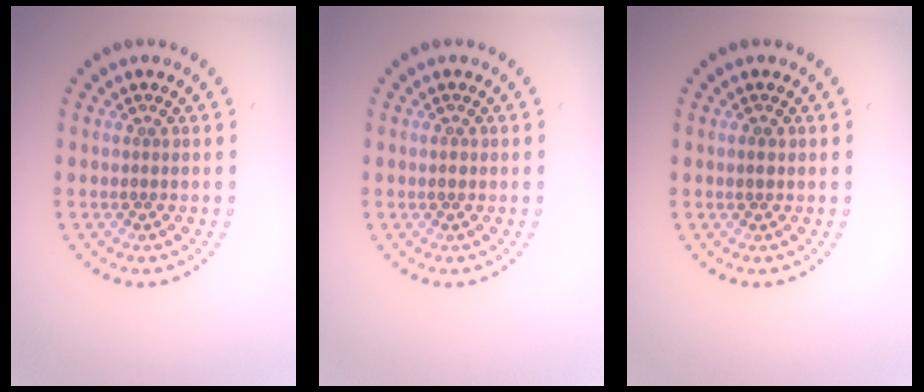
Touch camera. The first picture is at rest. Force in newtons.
{"total": 0.7, "press": 0.7, "slide": 0.2}
{"total": 0.9, "press": 0.9, "slide": 0.3}